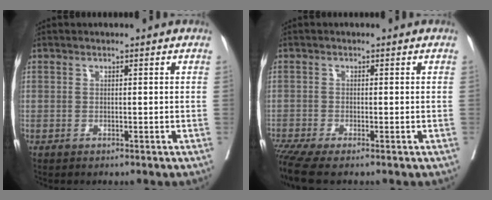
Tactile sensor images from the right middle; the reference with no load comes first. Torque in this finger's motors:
{"motor_torque": [1.07, -1.06, 0.57, 0.18]}